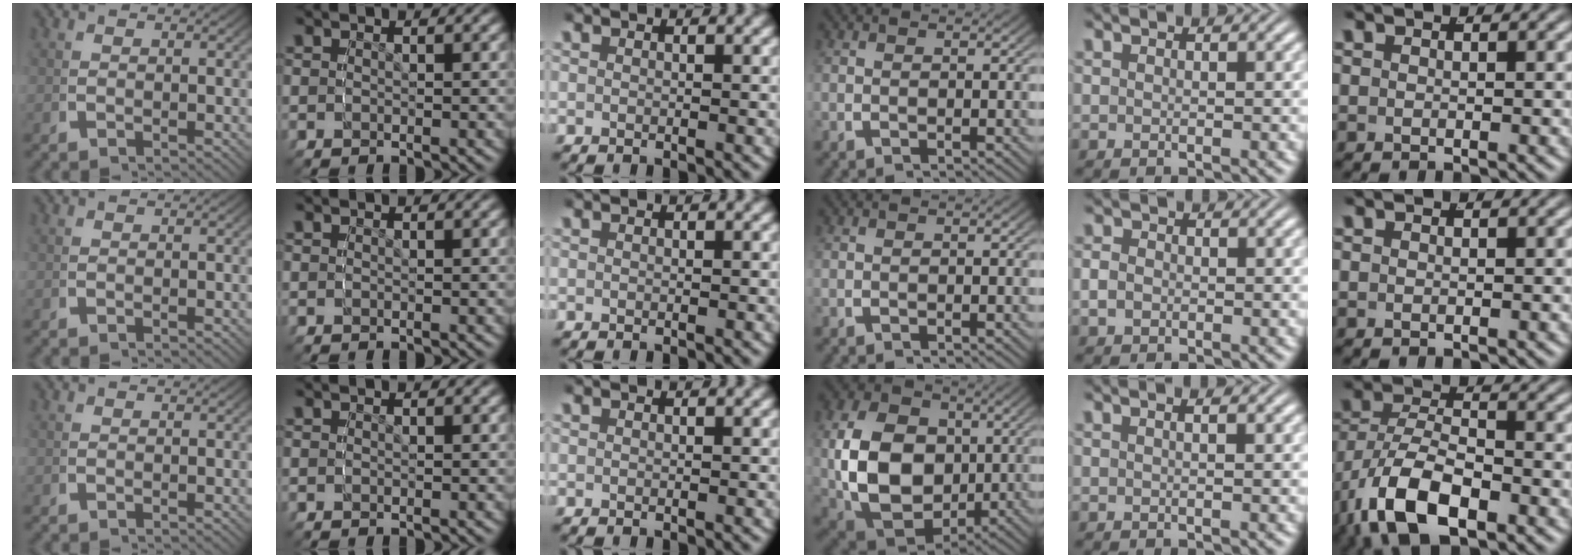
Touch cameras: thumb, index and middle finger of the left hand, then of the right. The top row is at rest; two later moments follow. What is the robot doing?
{"motion": "grasp_and_lifting", "object": "cloth"}